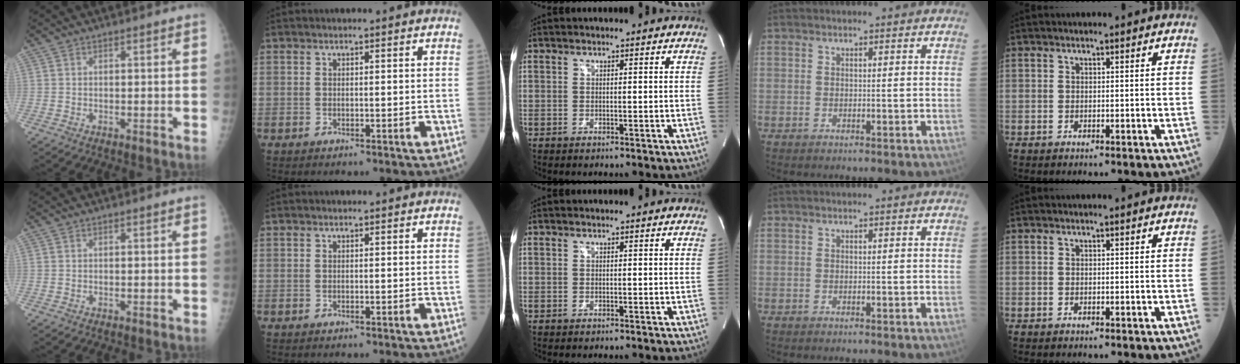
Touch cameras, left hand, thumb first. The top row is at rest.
{}